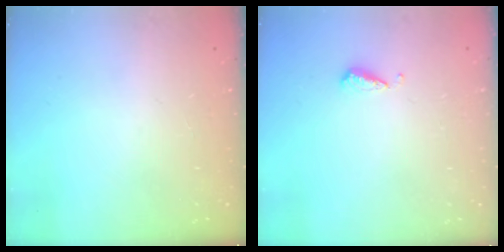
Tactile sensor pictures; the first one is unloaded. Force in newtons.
{"total": 3.6, "press": 3.6, "slide": 0.3}